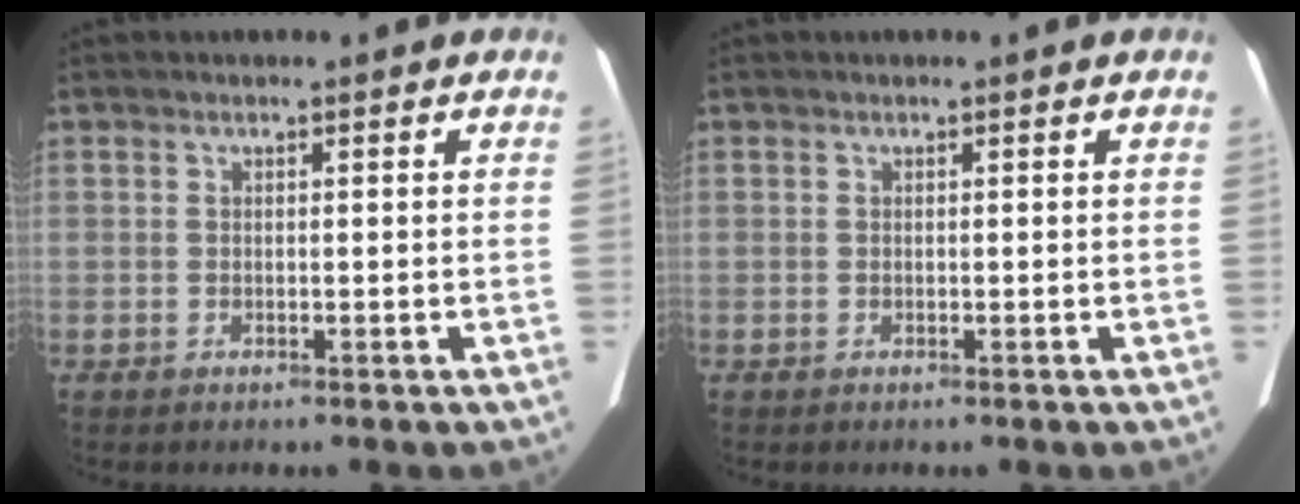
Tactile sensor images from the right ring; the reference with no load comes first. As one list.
[{"total": 0.0}]